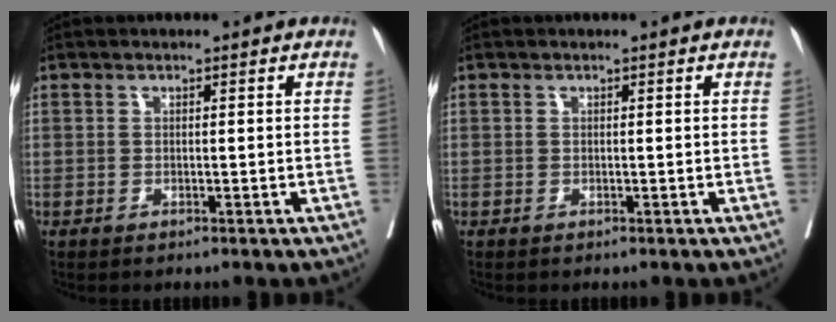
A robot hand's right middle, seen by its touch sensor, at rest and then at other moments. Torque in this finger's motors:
{"motor_torque": [-0.29, 0.02, 0.03, 0.00]}